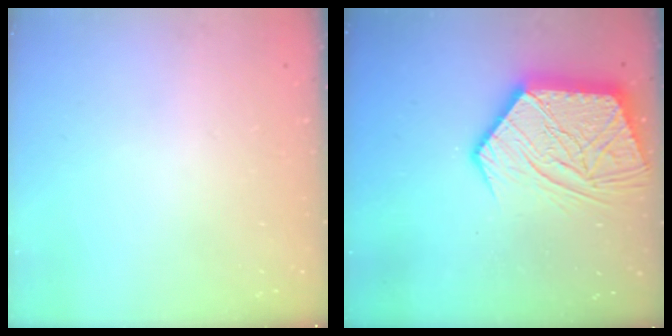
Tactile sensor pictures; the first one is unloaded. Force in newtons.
{"total": 19.1, "press": 19.0, "slide": 1.6}